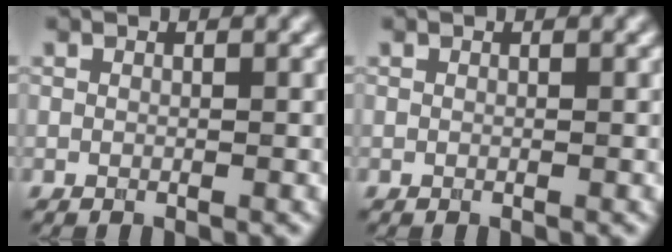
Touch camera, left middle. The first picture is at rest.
{"total": 0.0}